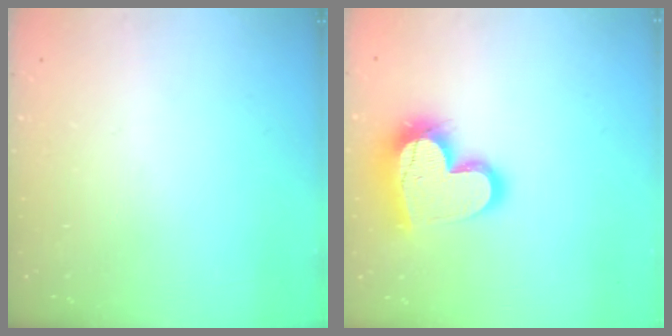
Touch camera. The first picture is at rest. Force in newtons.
{"total": 18.7, "press": 18.6, "slide": 1.4}